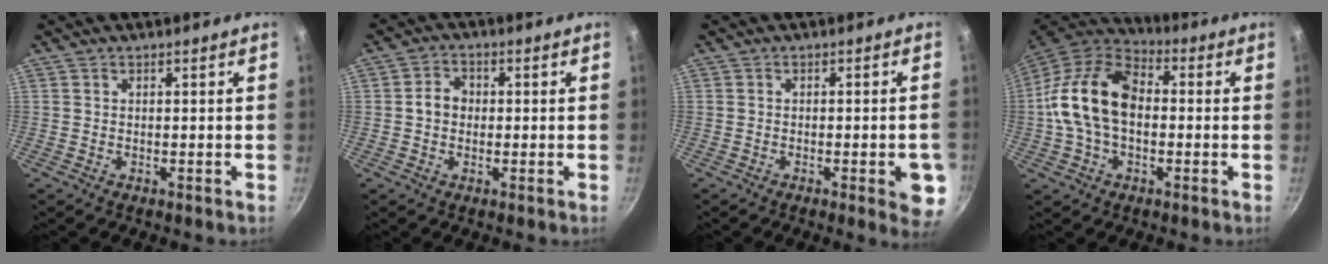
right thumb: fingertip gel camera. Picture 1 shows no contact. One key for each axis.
{"total": 4.0, "fx": -0.2, "fy": 3.4, "fz": 2.2, "tx": -0.018, "ty": 0.014, "tz": -0.009}
{"total": 6.7, "fx": -2.3, "fy": 2.0, "fz": 5.9, "tx": -0.051, "ty": 0.008, "tz": -0.028}
{"total": 17.0, "fx": -0.3, "fy": 11.2, "fz": 12.8, "tx": -0.216, "ty": 0.040, "tz": -0.020}